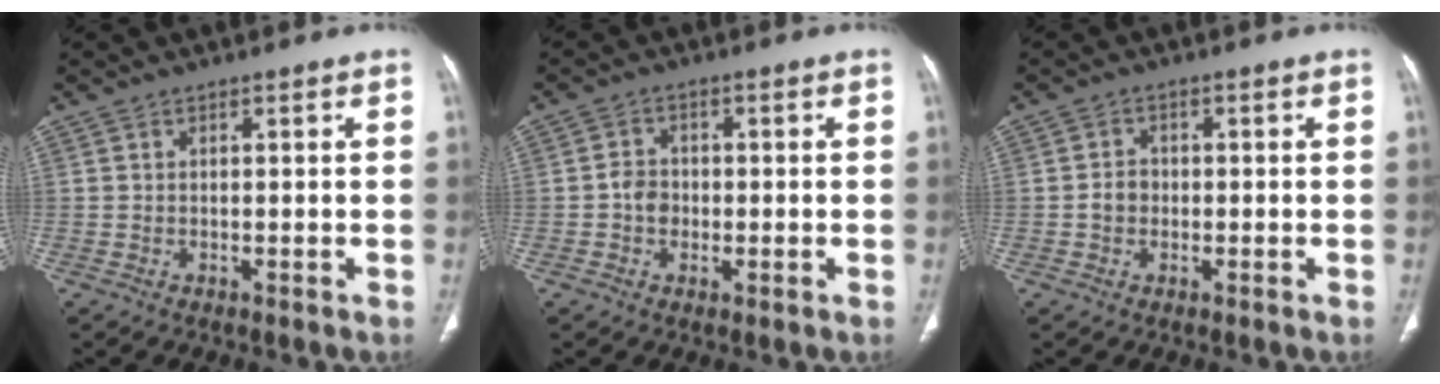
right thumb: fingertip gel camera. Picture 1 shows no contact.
{"total": 3.5, "force": [-0.5, 3.0, 1.8], "torque": [-0.016, 0.009, -0.015]}
{"total": 2.6, "force": [-0.4, 2.3, 1.3], "torque": [-0.012, 0.010, -0.012]}